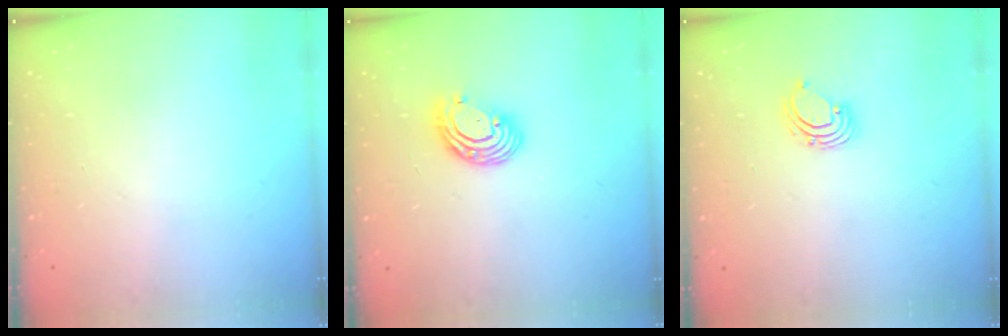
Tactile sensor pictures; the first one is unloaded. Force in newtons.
{"total": 9.3, "press": 9.3, "slide": 1.0}
{"total": 2.2, "press": 2.2, "slide": 0.2}